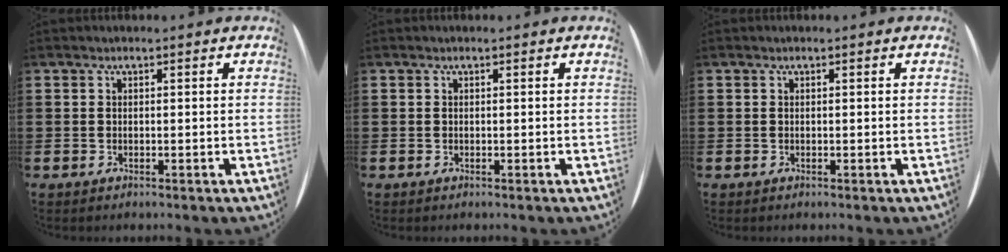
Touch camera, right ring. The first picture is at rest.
{"total": 0.0}
{"total": 0.0}